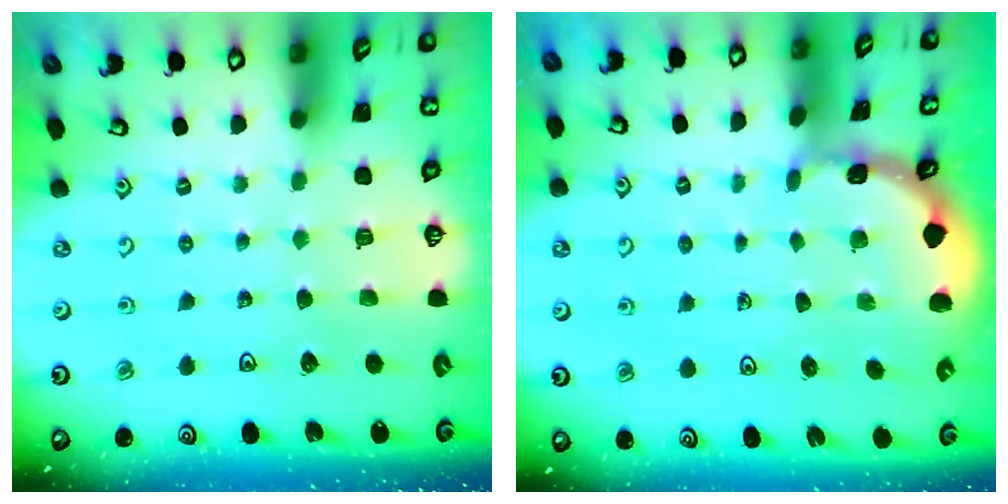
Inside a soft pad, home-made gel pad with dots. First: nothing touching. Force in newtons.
{"total": 1.2, "press": 1.2, "slide": 0.2}